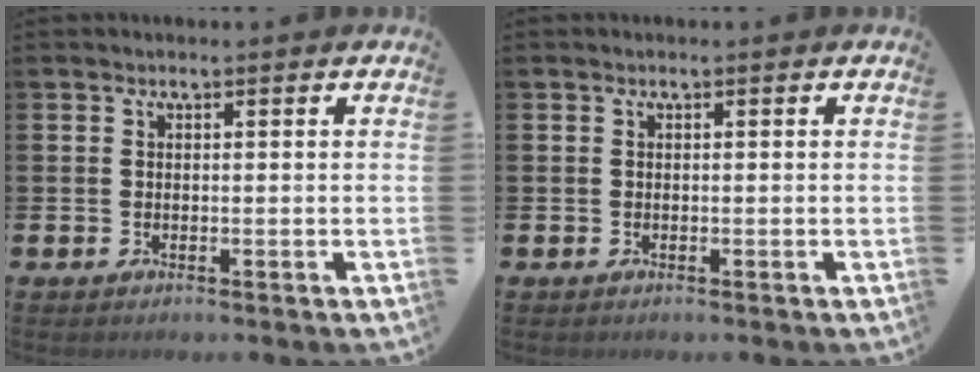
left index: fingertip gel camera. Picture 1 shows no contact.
{"total": 0.0}